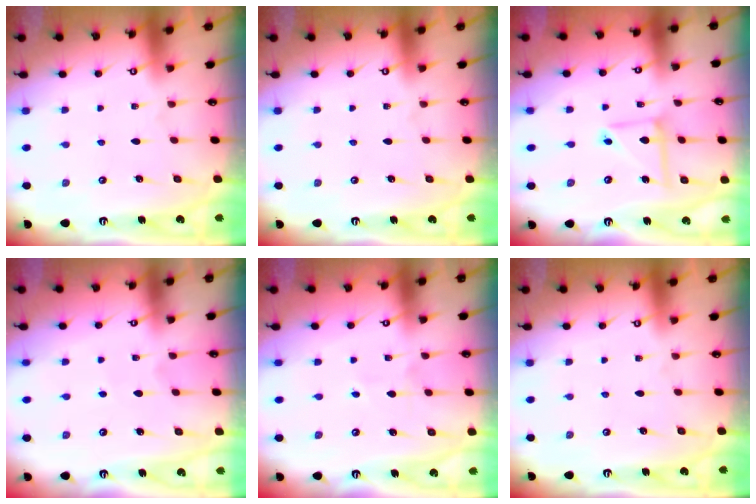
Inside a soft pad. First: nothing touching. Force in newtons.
{"total": 0.0}
{"total": 7.2, "press": 7.2, "slide": 0.6}
{"total": 3.3, "press": 3.3, "slide": 0.5}
{"total": 2.2, "press": 2.0, "slide": 0.8}
{"total": 0.0}